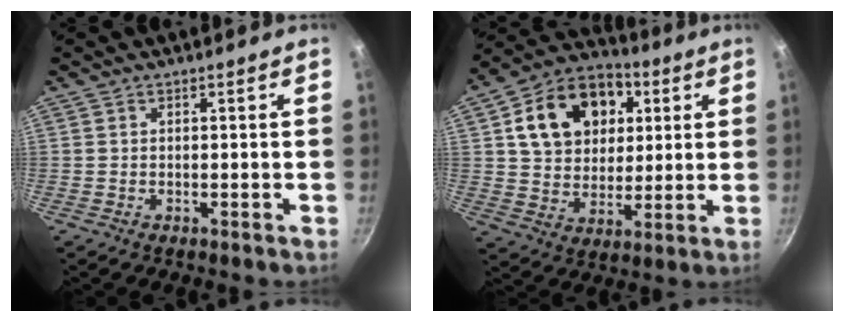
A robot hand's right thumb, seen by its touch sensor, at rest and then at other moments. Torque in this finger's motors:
{"motor_torque": [1.31, 1.56, 0.65, 0.59, 0.16]}